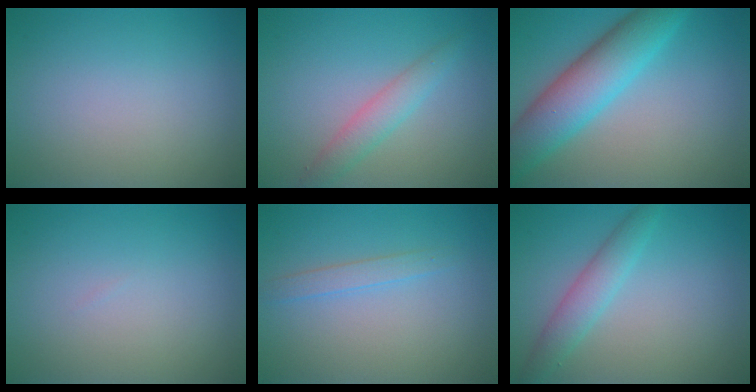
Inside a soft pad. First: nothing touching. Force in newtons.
{"total": 2.7, "press": 2.7, "slide": 0.2}
{"total": 7.1, "press": 7.1, "slide": 0.4}
{"total": 0.0}
{"total": 1.3, "press": 1.3, "slide": 0.1}
{"total": 2.8, "press": 2.8, "slide": 0.1}